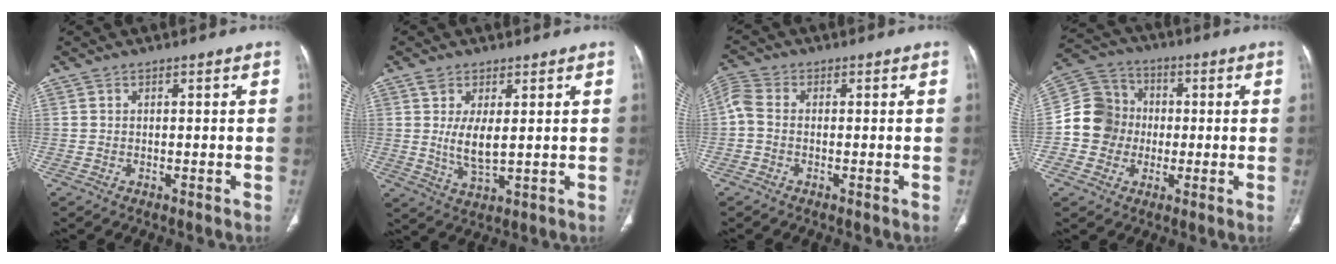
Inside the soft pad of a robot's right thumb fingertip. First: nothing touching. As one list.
[{"total": 6.1, "force": [0.9, 2.6, 5.4], "torque": [-0.104, -0.013, 0.024]}, {"total": 3.9, "force": [-0.5, 2.6, 2.8], "torque": [-0.071, 0.013, -0.019]}, {"total": 11.0, "force": [-1.0, 10.3, 3.6], "torque": [-0.040, 0.031, -0.026]}]